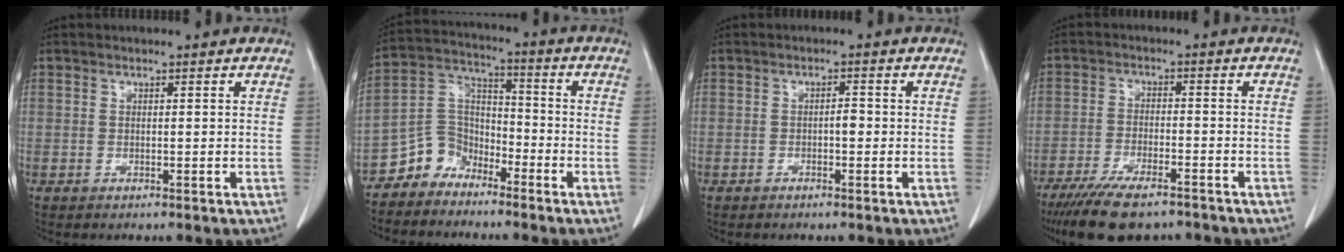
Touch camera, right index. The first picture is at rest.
{"total": 6.9, "force": [-5.3, 4.4, 0.5], "torque": [-0.007, 0.035, -0.104]}
{"total": 1.4, "force": [-0.4, 0.5, 1.2], "torque": [-0.015, 0.005, -0.009]}
{"total": 11.4, "force": [-8.9, 3.2, 6.4], "torque": [-0.105, -0.020, -0.142]}